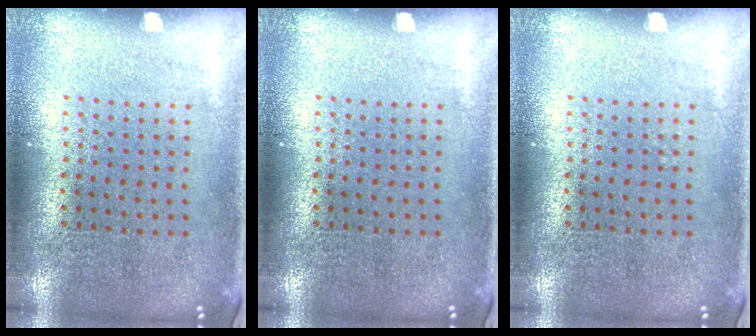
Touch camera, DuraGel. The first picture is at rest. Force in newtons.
{"total": 0.0}
{"total": 0.0}